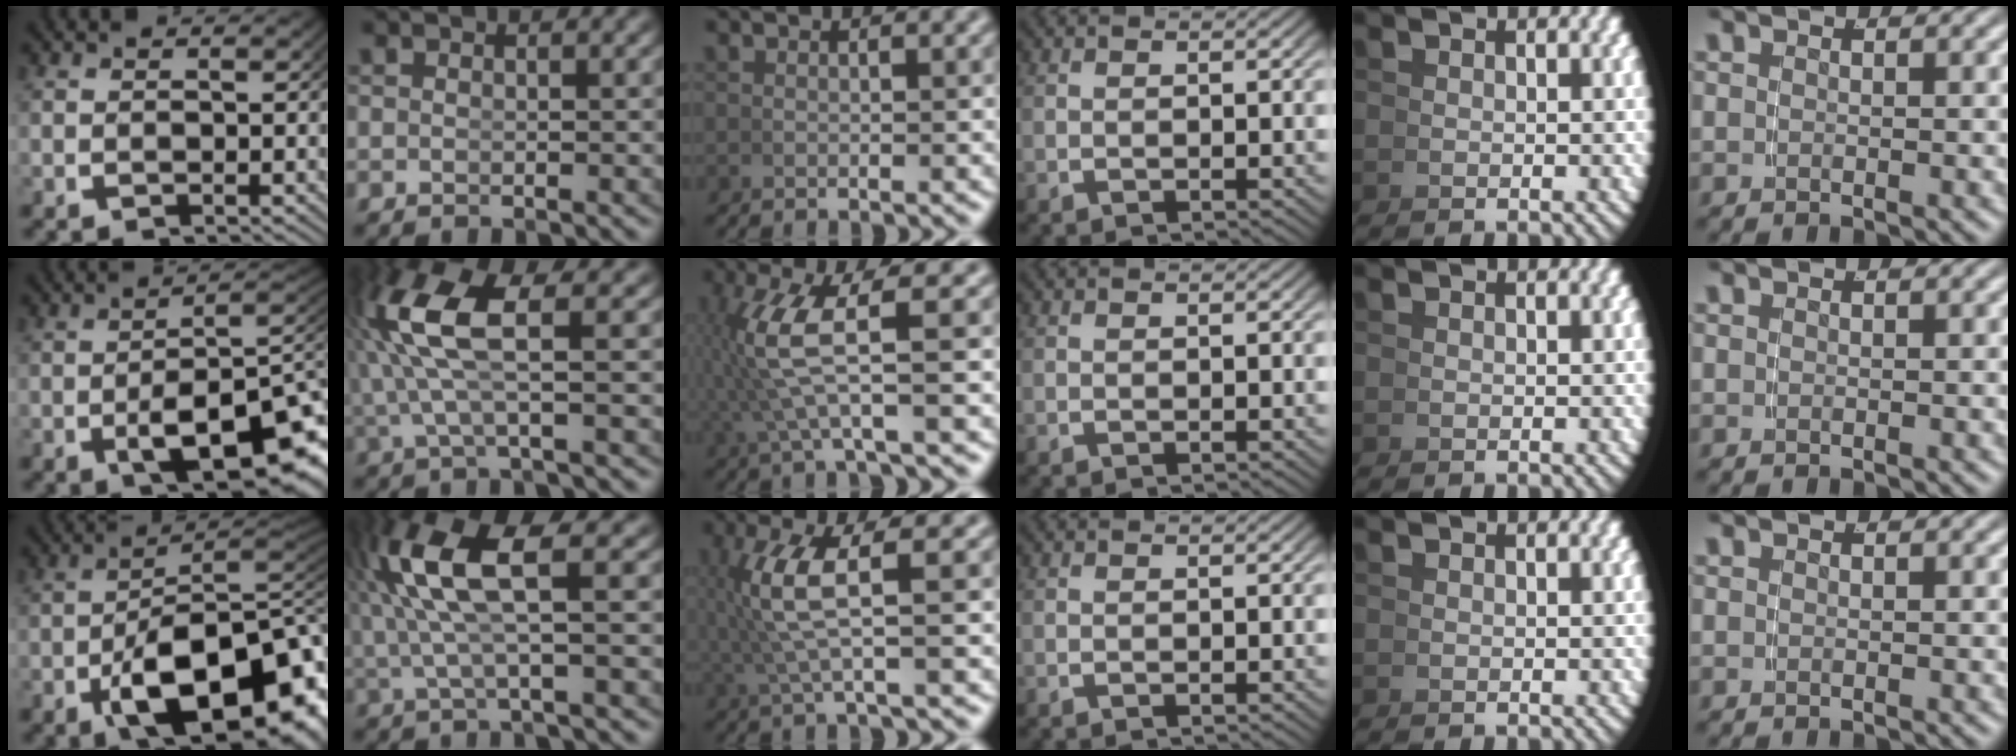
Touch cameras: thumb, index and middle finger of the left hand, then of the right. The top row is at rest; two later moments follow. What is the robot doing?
{"motion": "lift_and_place", "object": "bowl"}